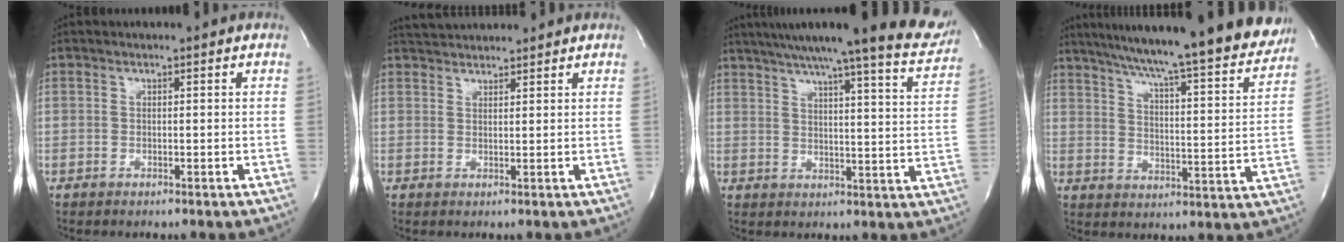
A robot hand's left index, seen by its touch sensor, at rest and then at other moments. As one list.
[{"total": 4.3, "force": [4.2, 0.6, 0.8], "torque": [-0.017, 0.028, 0.071]}, {"total": 20.0, "force": [17.3, 0.9, 10.0], "torque": [-0.136, -0.042, 0.208]}, {"total": 23.8, "force": [21.2, 1.1, 10.8], "torque": [-0.166, -0.050, 0.273]}]